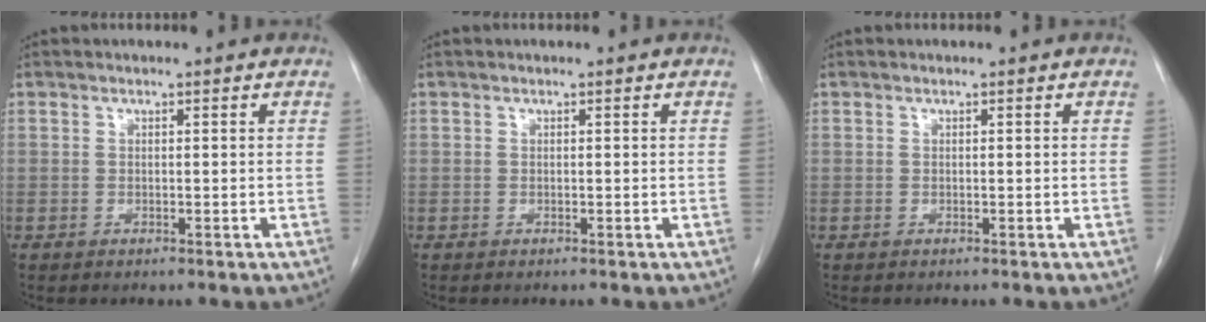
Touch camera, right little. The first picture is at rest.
{"total": 0.0}
{"total": 0.0}